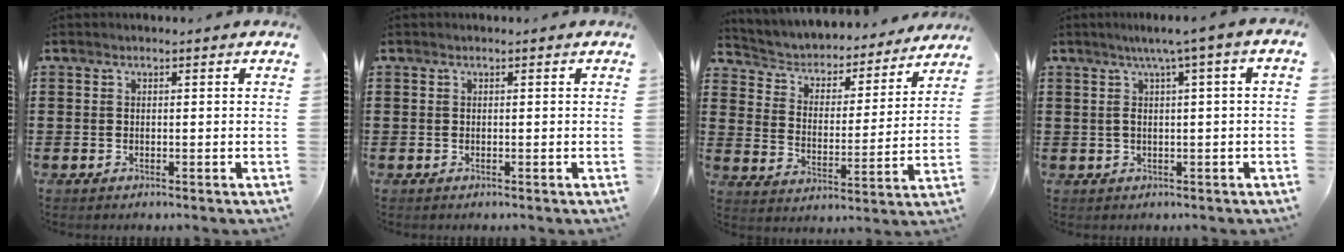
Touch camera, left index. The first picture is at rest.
{"total": 0.0}
{"total": 3.3, "force": [3.1, 1.1, 0.2], "torque": [-0.027, -0.027, 0.043]}
{"total": 3.7, "force": [0.2, -0.1, 3.7], "torque": [-0.069, -0.001, -0.002]}